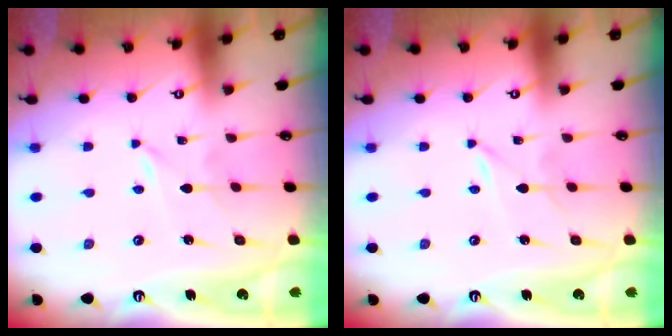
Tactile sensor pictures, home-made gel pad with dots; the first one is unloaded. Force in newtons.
{"total": 0.6, "press": 0.5, "slide": 0.1}